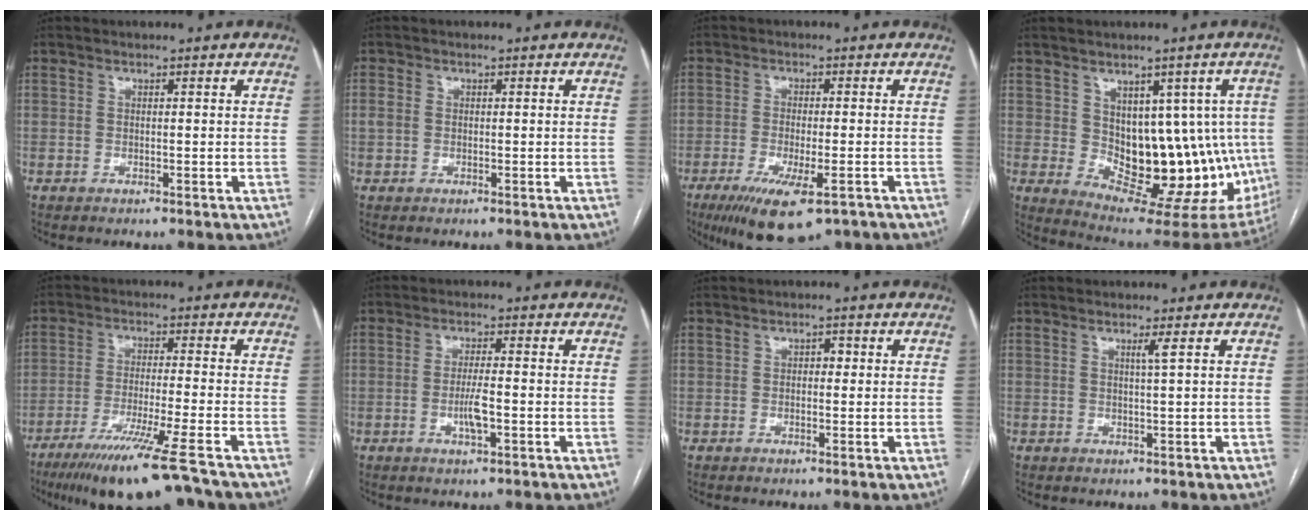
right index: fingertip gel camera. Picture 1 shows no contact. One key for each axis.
{"total": 1.3, "fx": 0.1, "fy": 1.1, "fz": 0.7, "tx": -0.021, "ty": 0.008, "tz": 0.007}
{"total": 11.3, "fx": -7.0, "fy": 3.0, "fz": 8.4, "tx": -0.139, "ty": -0.024, "tz": -0.107}
{"total": 15.0, "fx": 0.0, "fy": 8.7, "fz": 12.2, "tx": -0.137, "ty": 0.011, "tz": 0.025}
{"total": 14.3, "fx": -10.4, "fy": -0.3, "fz": 9.7, "tx": -0.167, "ty": -0.046, "tz": -0.170}
{"total": 3.7, "fx": -1.0, "fy": 0.5, "fz": 3.5, "tx": -0.073, "ty": -0.003, "tz": -0.015}
{"total": 1.3, "fx": 0.1, "fy": 0.8, "fz": 1.0, "tx": -0.009, "ty": 0.008, "tz": -0.001}
{"total": 1.2, "fx": 0.5, "fy": -0.4, "fz": 1.0, "tx": -0.025, "ty": -0.005, "tz": 0.013}